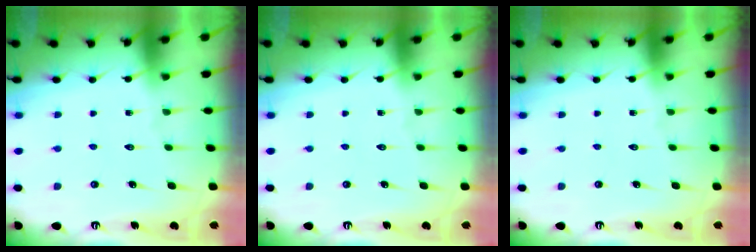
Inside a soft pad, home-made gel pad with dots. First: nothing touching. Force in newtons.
{"total": 0.0}
{"total": 0.0}